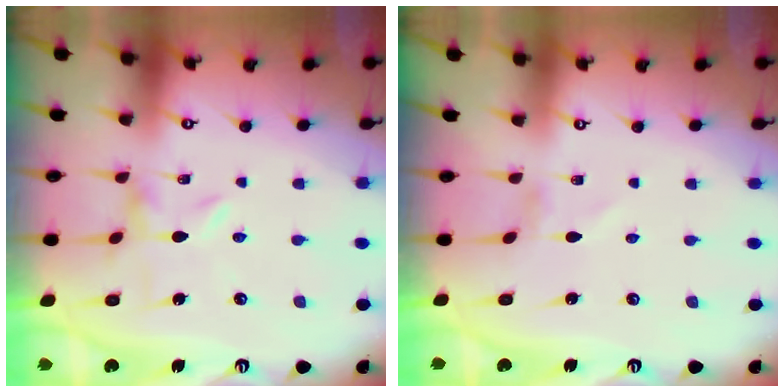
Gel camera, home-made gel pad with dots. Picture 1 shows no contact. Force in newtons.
{"total": 1.3, "press": 1.3, "slide": 0.1}